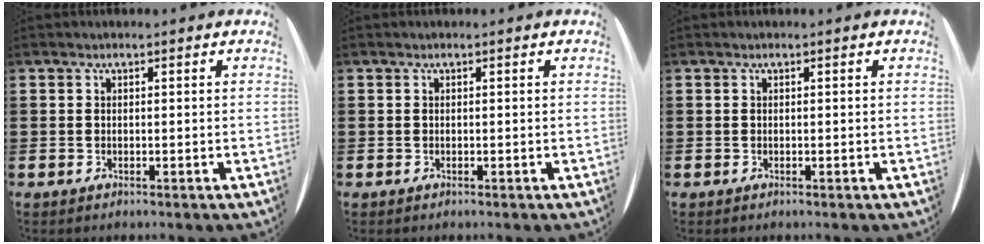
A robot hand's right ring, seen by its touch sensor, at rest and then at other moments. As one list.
[{"total": 0.0}, {"total": 0.0}]